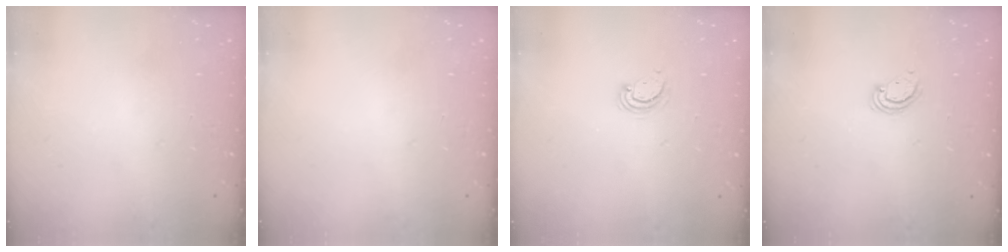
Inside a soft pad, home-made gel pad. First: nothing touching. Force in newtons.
{"total": 0.0}
{"total": 3.3, "press": 3.3, "slide": 0.3}
{"total": 2.6, "press": 2.6, "slide": 0.3}